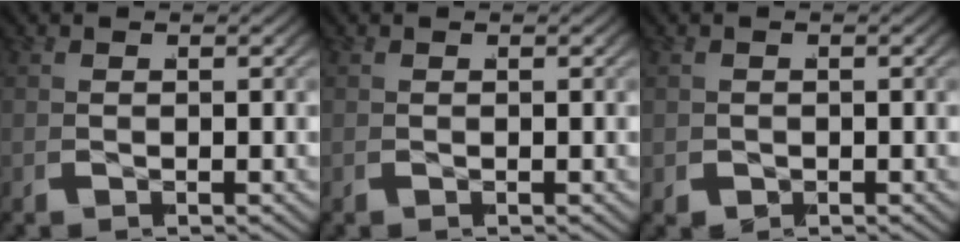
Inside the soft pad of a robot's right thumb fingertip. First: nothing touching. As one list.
[{"total": 0.0}, {"total": 1.0, "force": [-0.3, 0.9, 0.1], "torque": [-0.007, -0.009, 0.001]}]